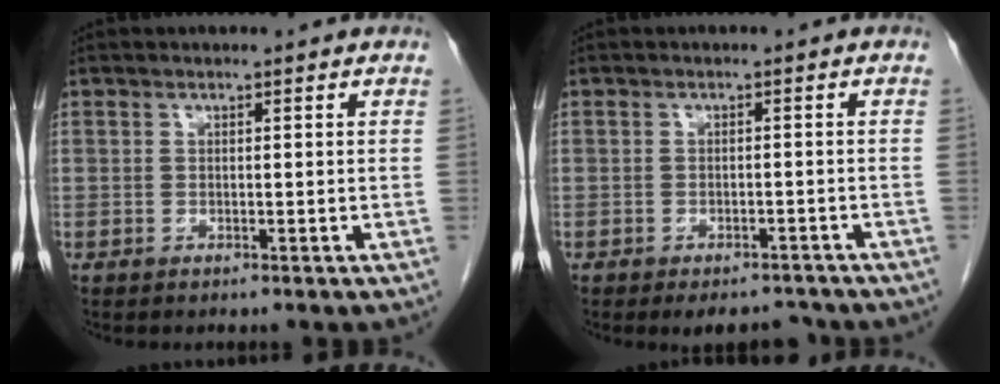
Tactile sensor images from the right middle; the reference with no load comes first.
{"total": 4.7, "force": [-4.2, 1.8, 1.3], "torque": [-0.010, 0.000, -0.056]}